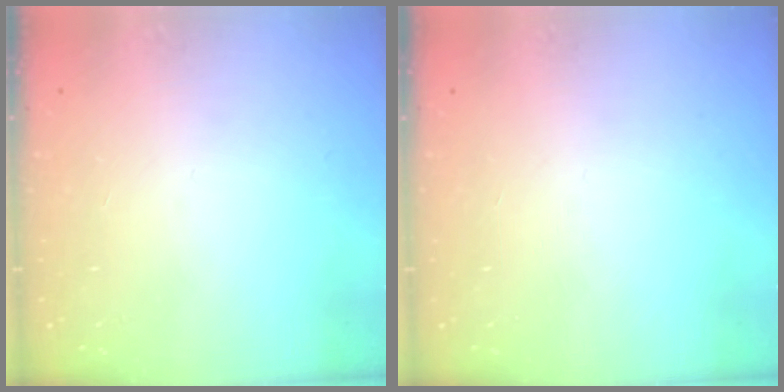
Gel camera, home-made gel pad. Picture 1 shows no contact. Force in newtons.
{"total": 0.0}